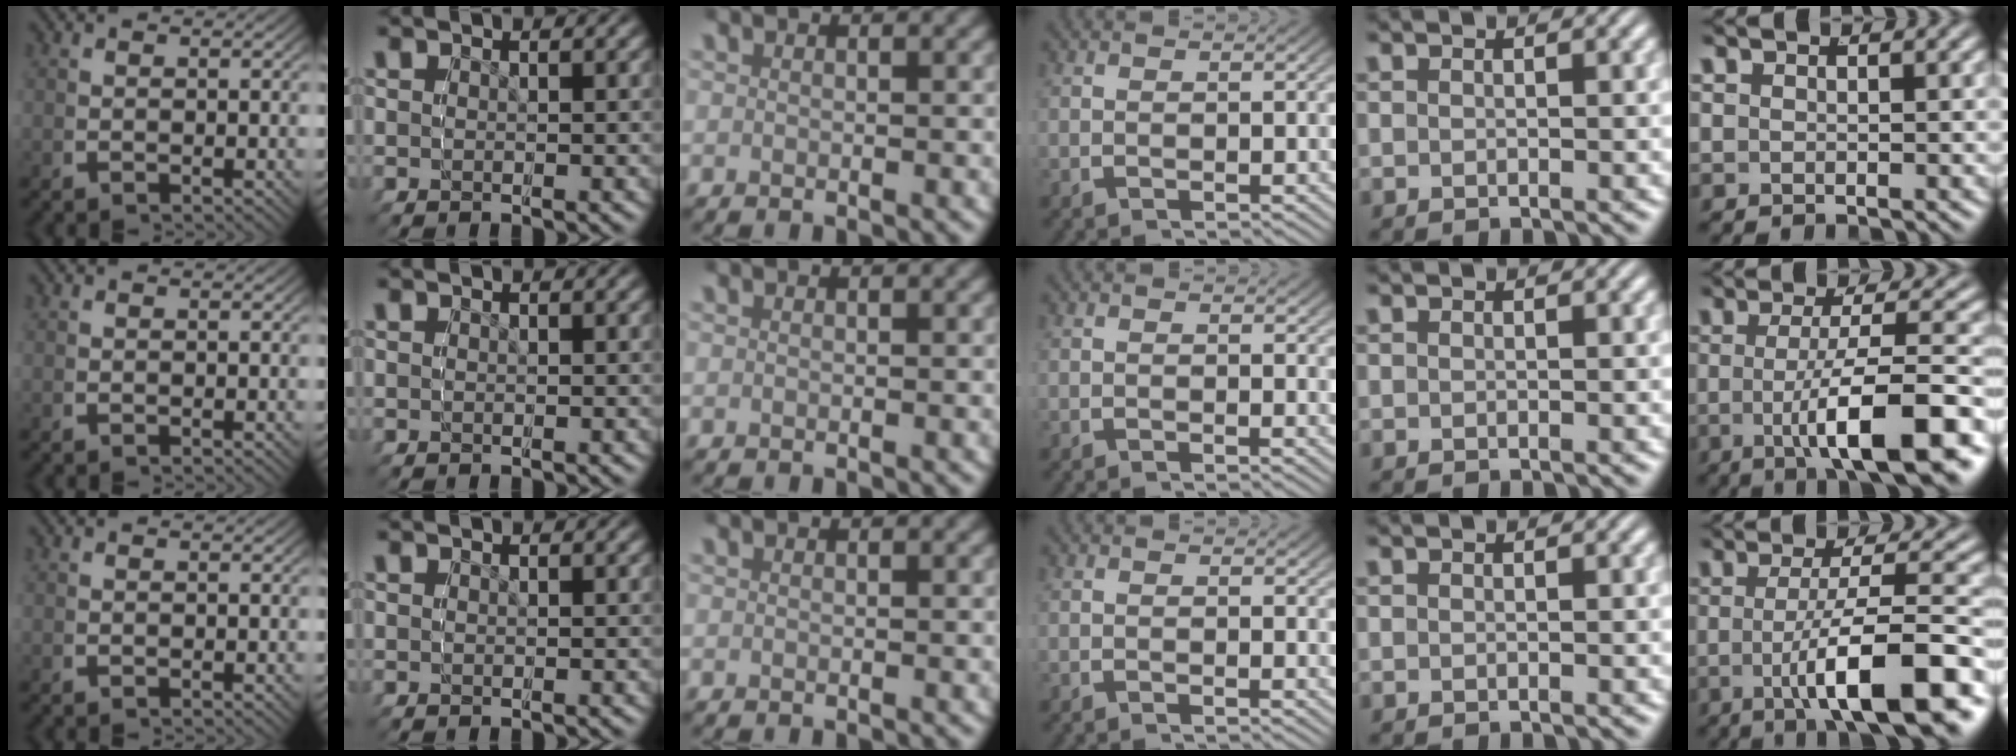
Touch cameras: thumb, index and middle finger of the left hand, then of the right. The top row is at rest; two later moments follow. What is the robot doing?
{"motion": "grasp_and_lifting", "object": "bottle"}